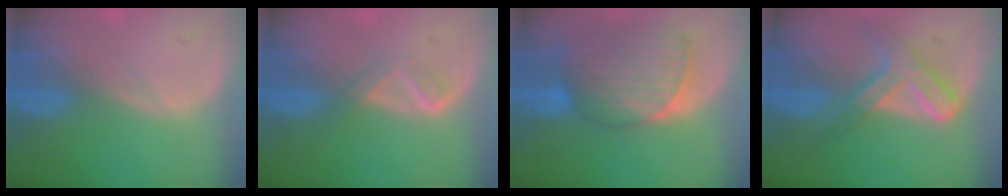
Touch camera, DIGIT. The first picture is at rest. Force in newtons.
{"total": 2.4, "press": 2.4, "slide": 0.7}
{"total": 9.0, "press": 8.5, "slide": 2.9}
{"total": 7.3, "press": 6.2, "slide": 3.8}